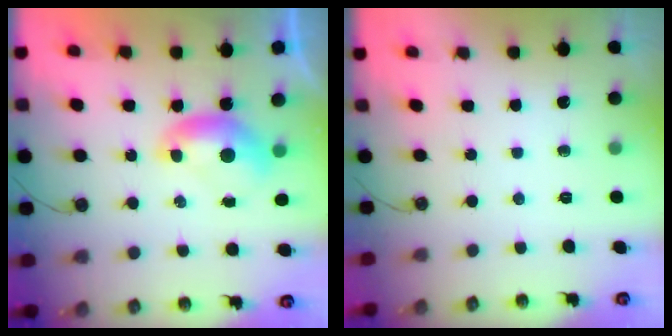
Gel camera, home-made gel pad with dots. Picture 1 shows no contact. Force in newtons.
{"total": 0.0}